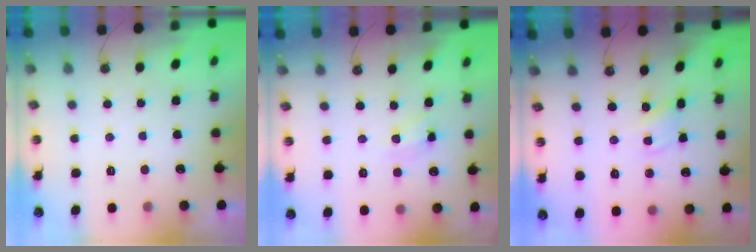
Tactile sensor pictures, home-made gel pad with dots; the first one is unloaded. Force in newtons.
{"total": 4.6, "press": 4.6, "slide": 0.3}
{"total": 1.1, "press": 1.1, "slide": 0.1}